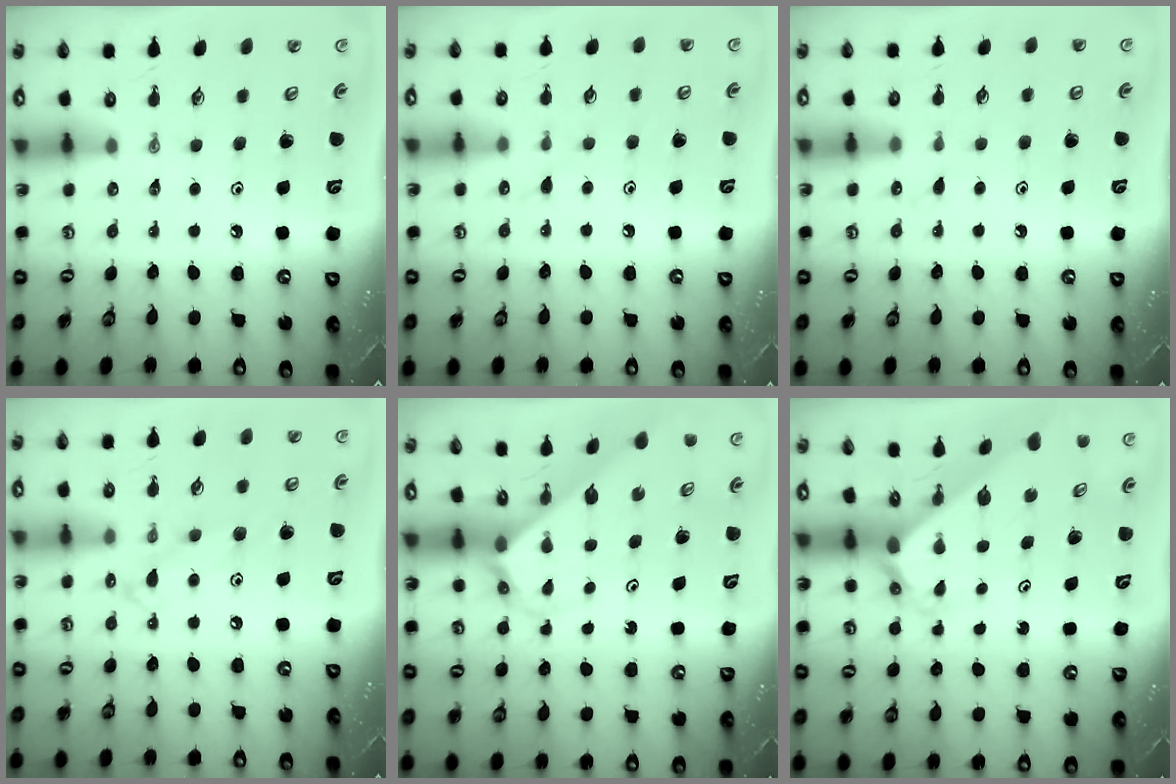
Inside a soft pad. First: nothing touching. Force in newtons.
{"total": 6.4, "press": 6.4, "slide": 0.7}
{"total": 5.7, "press": 5.6, "slide": 0.6}
{"total": 9.9, "press": 9.9, "slide": 0.8}
{"total": 2.9, "press": 2.9, "slide": 0.1}
{"total": 2.4, "press": 2.4, "slide": 0.2}